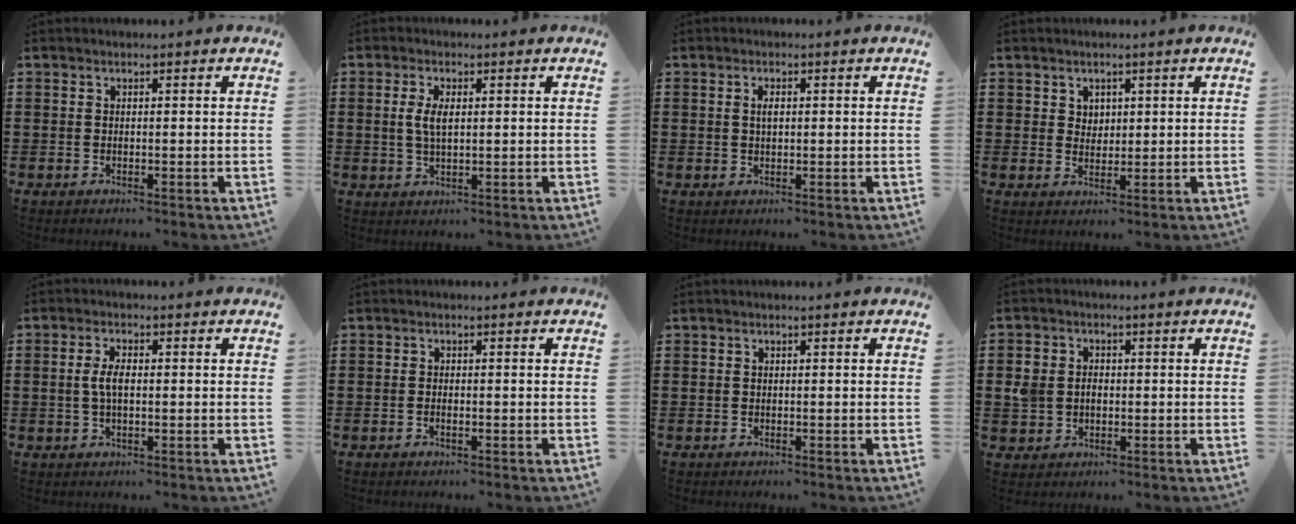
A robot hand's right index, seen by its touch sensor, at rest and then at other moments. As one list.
[{"total": 3.6, "force": [0.5, 1.6, 3.2], "torque": [-0.066, 0.008, 0.007]}, {"total": 1.7, "force": [0.3, 0.7, 1.5], "torque": [-0.031, 0.005, 0.005]}, {"total": 2.3, "force": [1.4, 1.7, 0.4], "torque": [-0.014, 0.008, 0.025]}, {"total": 3.5, "force": [0.1, 1.5, 3.2], "torque": [-0.071, 0.001, -0.003]}, {"total": 0.6, "force": [-0.3, 0.2, 0.5], "torque": [-0.010, -0.003, -0.004]}, {"total": 0.0}, {"total": 3.4, "force": [-0.1, 3.0, 1.6], "torque": [-0.049, 0.008, -0.008]}]